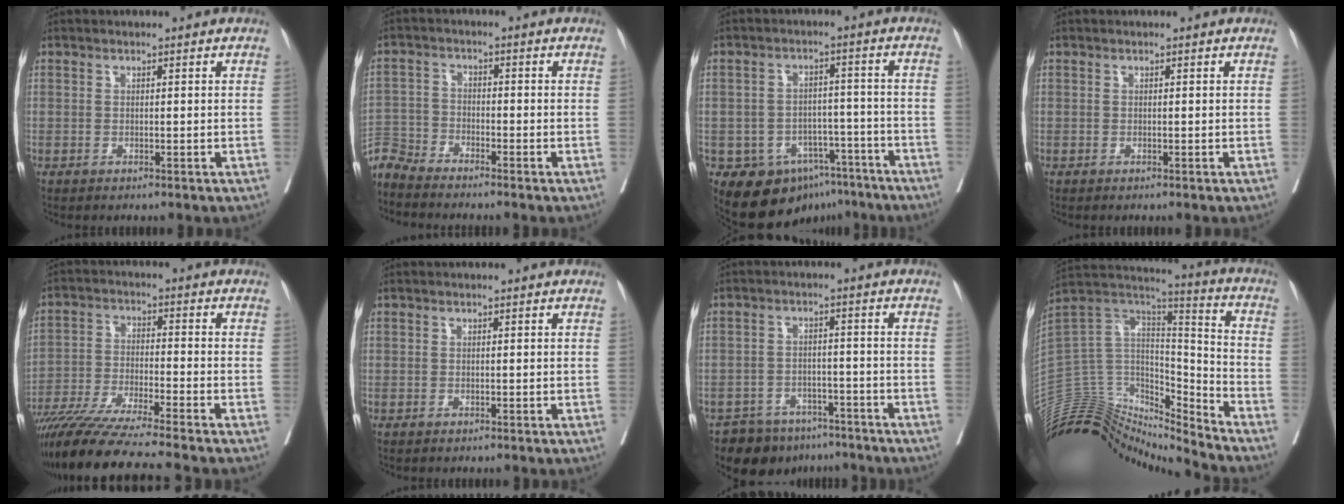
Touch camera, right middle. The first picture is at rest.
{"total": 5.5, "force": [-5.5, -0.2, -0.1], "torque": [0.006, -0.004, -0.109]}
{"total": 10.6, "force": [-7.2, 6.9, 3.6], "torque": [-0.037, 0.040, -0.099]}
{"total": 0.0}
{"total": 14.7, "force": [-12.6, -1.5, 7.4], "torque": [-0.126, -0.038, -0.213]}
{"total": 0.0}
{"total": 10.0, "force": [-8.1, 5.5, 2.1], "torque": [-0.025, 0.008, -0.111]}
{"total": 19.1, "force": [-18.2, 5.1, 2.9], "torque": [-0.058, 0.094, -0.310]}